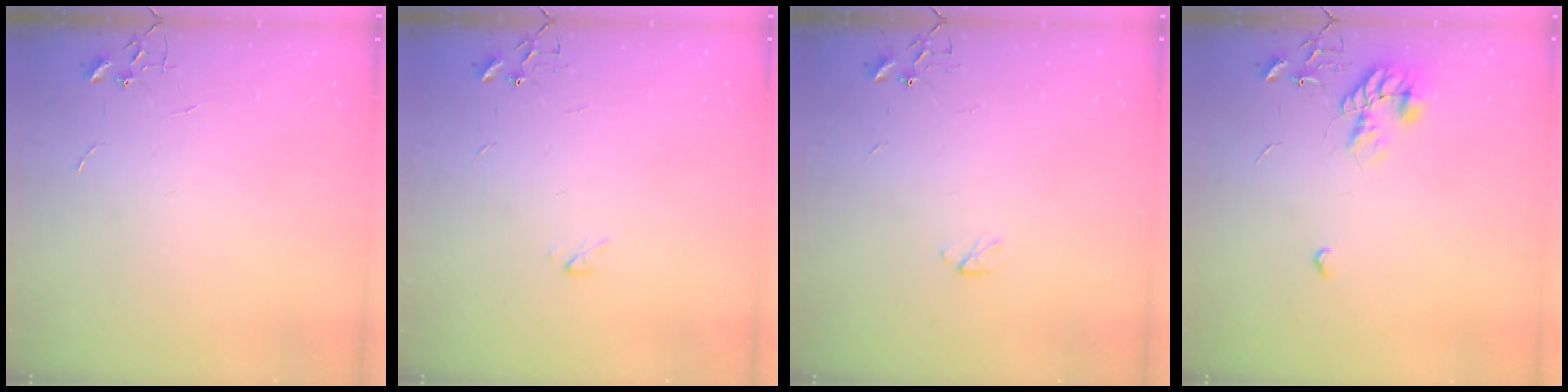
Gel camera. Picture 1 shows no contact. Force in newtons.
{"total": 2.2, "press": 2.2, "slide": 0.4}
{"total": 2.9, "press": 2.9, "slide": 0.5}
{"total": 10.6, "press": 10.5, "slide": 0.8}